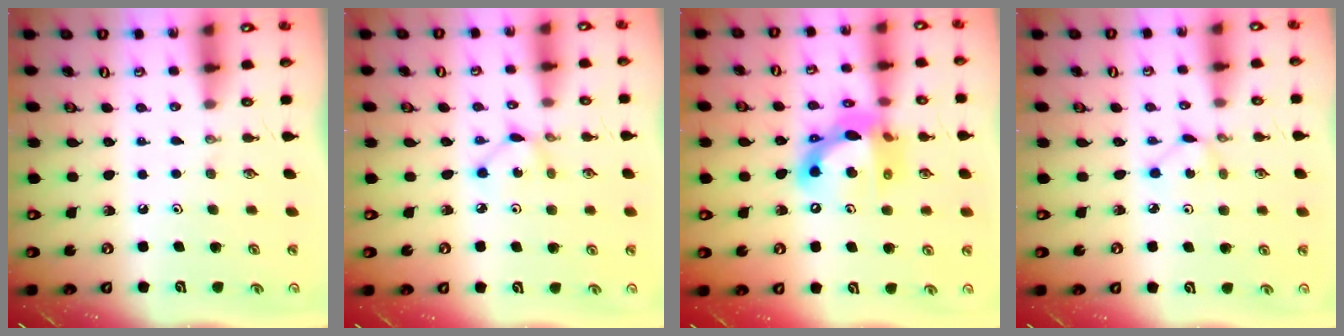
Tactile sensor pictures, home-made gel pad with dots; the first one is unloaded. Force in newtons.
{"total": 2.1, "press": 2.1, "slide": 0.1}
{"total": 15.1, "press": 15.1, "slide": 0.7}
{"total": 1.5, "press": 1.5, "slide": 0.2}